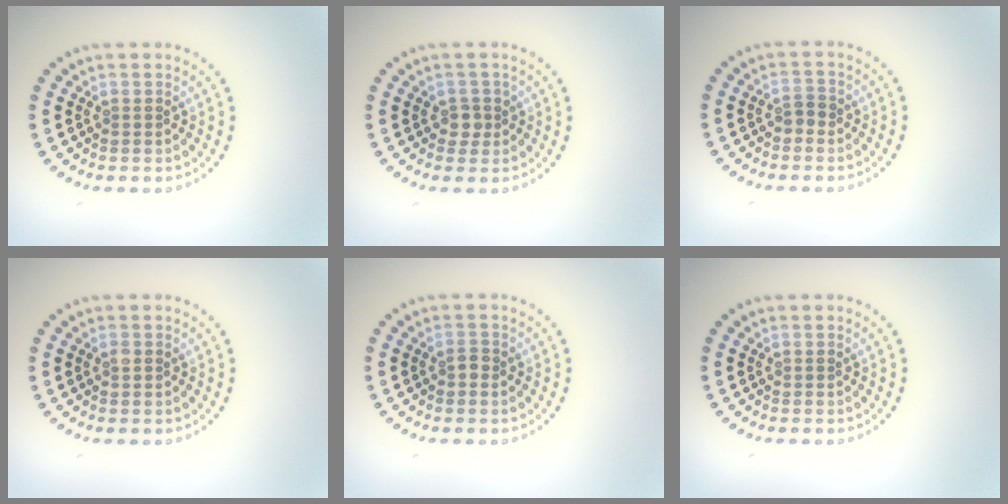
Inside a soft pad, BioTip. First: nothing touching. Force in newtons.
{"total": 1.5, "press": 1.3, "slide": 0.8}
{"total": 1.2, "press": 1.1, "slide": 0.5}
{"total": 0.7, "press": 0.7, "slide": 0.1}
{"total": 0.8, "press": 0.8, "slide": 0.1}
{"total": 0.0}